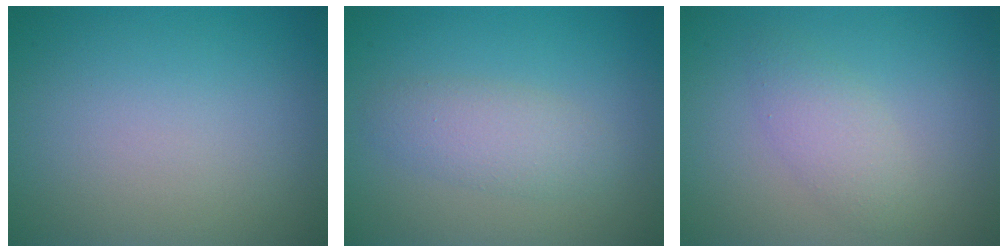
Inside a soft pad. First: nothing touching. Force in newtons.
{"total": 2.6, "press": 2.6, "slide": 0.1}
{"total": 2.2, "press": 2.2, "slide": 0.0}